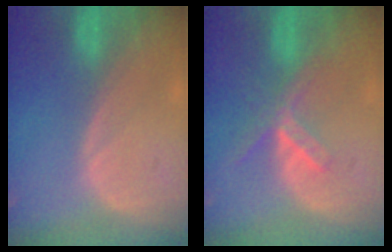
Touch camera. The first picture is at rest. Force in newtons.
{"total": 5.5, "press": 4.9, "slide": 2.6}